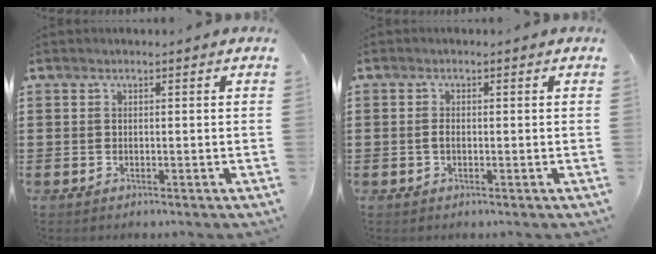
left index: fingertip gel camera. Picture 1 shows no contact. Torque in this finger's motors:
{"motor_torque": [0.43, 0.22, 0.18, 0.01]}